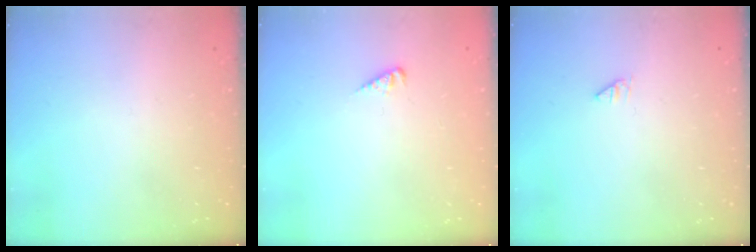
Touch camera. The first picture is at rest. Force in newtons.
{"total": 1.9, "press": 1.8, "slide": 0.3}
{"total": 0.0}